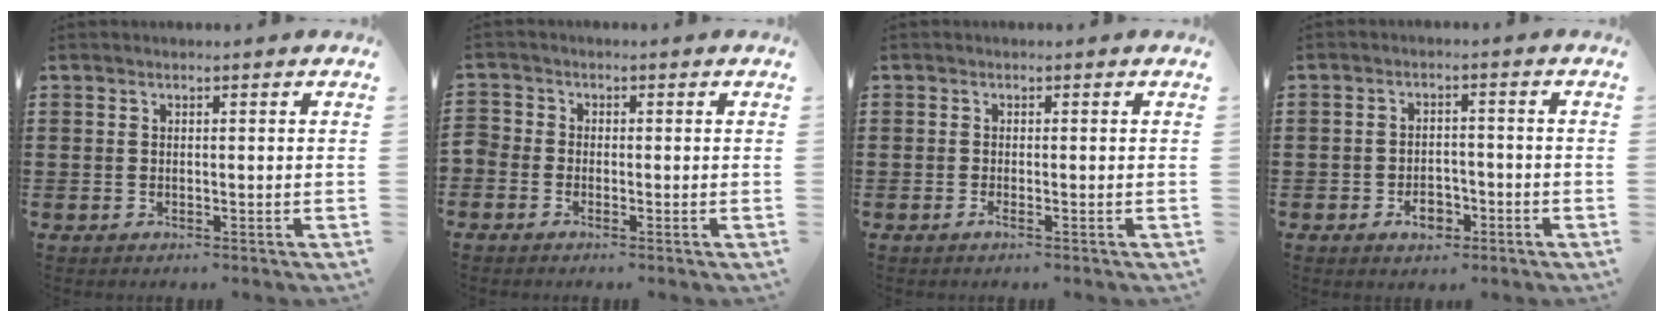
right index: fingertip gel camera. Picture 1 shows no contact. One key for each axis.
{"total": 1.4, "fx": -1.0, "fy": 1.0, "fz": 0.1, "tx": -0.005, "ty": 0.005, "tz": -0.022}
{"total": 0.7, "fx": -0.5, "fy": 0.0, "fz": 0.5, "tx": -0.010, "ty": -0.004, "tz": -0.008}
{"total": 3.9, "fx": -2.1, "fy": 2.4, "fz": 2.3, "tx": -0.033, "ty": 0.001, "tz": -0.041}